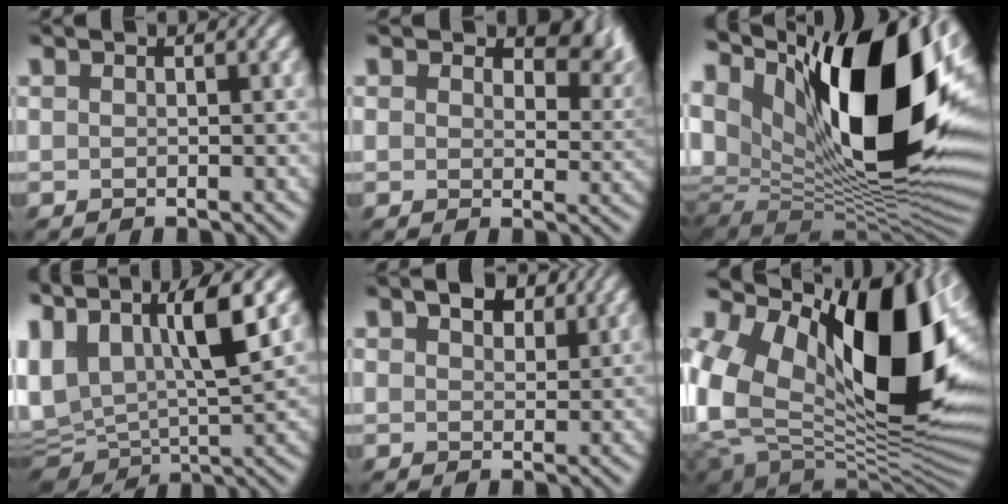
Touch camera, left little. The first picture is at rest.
{"total": 5.4, "force": [3.3, 3.1, 2.9], "torque": [-0.051, -0.010, 0.044]}
{"total": 20.5, "force": [3.3, 10.7, 17.1], "torque": [-0.288, 0.006, 0.061]}
{"total": 12.0, "force": [4.7, 5.1, 9.8], "torque": [-0.205, 0.009, 0.075]}
{"total": 3.8, "force": [2.2, 2.4, 2.1], "torque": [-0.035, -0.002, 0.023]}
{"total": 19.8, "force": [2.6, 12.0, 15.5], "torque": [-0.298, -0.002, 0.054]}